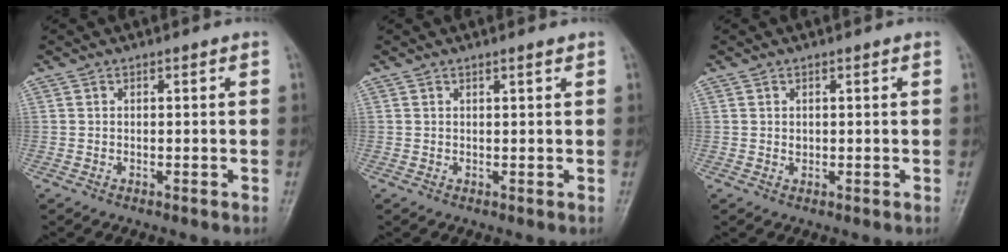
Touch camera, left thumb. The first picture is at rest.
{"total": 1.0, "force": [0.8, 0.1, 0.6], "torque": [-0.008, -0.005, 0.013]}
{"total": 0.8, "force": [0.4, 0.6, 0.3], "torque": [0.000, -0.002, 0.006]}